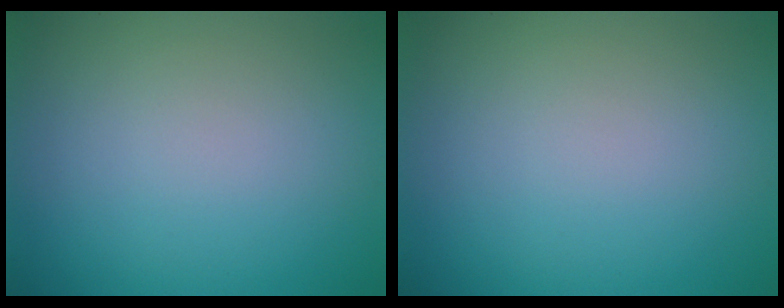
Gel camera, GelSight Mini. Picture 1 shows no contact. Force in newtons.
{"total": 0.0}